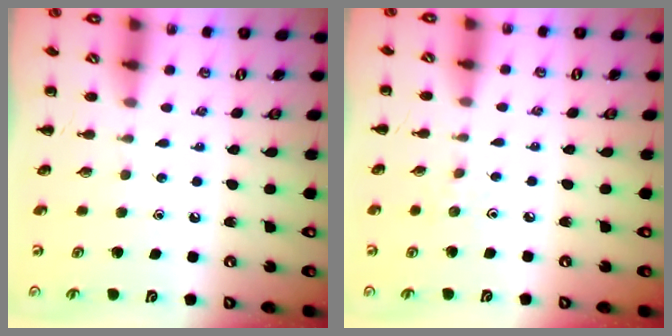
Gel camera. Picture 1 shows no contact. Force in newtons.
{"total": 2.5, "press": 2.3, "slide": 1.0}